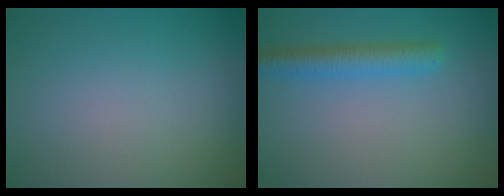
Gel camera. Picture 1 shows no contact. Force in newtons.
{"total": 2.9, "press": 2.9, "slide": 0.2}